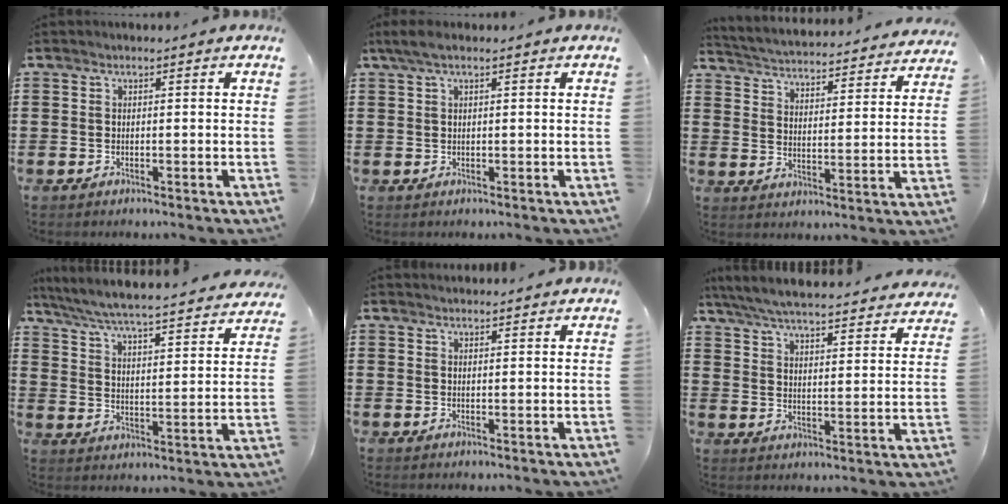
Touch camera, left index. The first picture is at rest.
{"total": 2.2, "force": [1.0, 0.4, 1.9], "torque": [-0.036, 0.002, 0.018]}
{"total": 3.3, "force": [3.2, -0.5, 0.2], "torque": [-0.026, -0.036, 0.047]}
{"total": 5.0, "force": [4.7, -0.5, 1.6], "torque": [-0.056, -0.044, 0.071]}
{"total": 1.4, "force": [1.4, 0.1, 0.2], "torque": [-0.006, 0.001, 0.027]}
{"total": 5.9, "force": [5.7, -0.1, 1.7], "torque": [-0.061, -0.040, 0.095]}